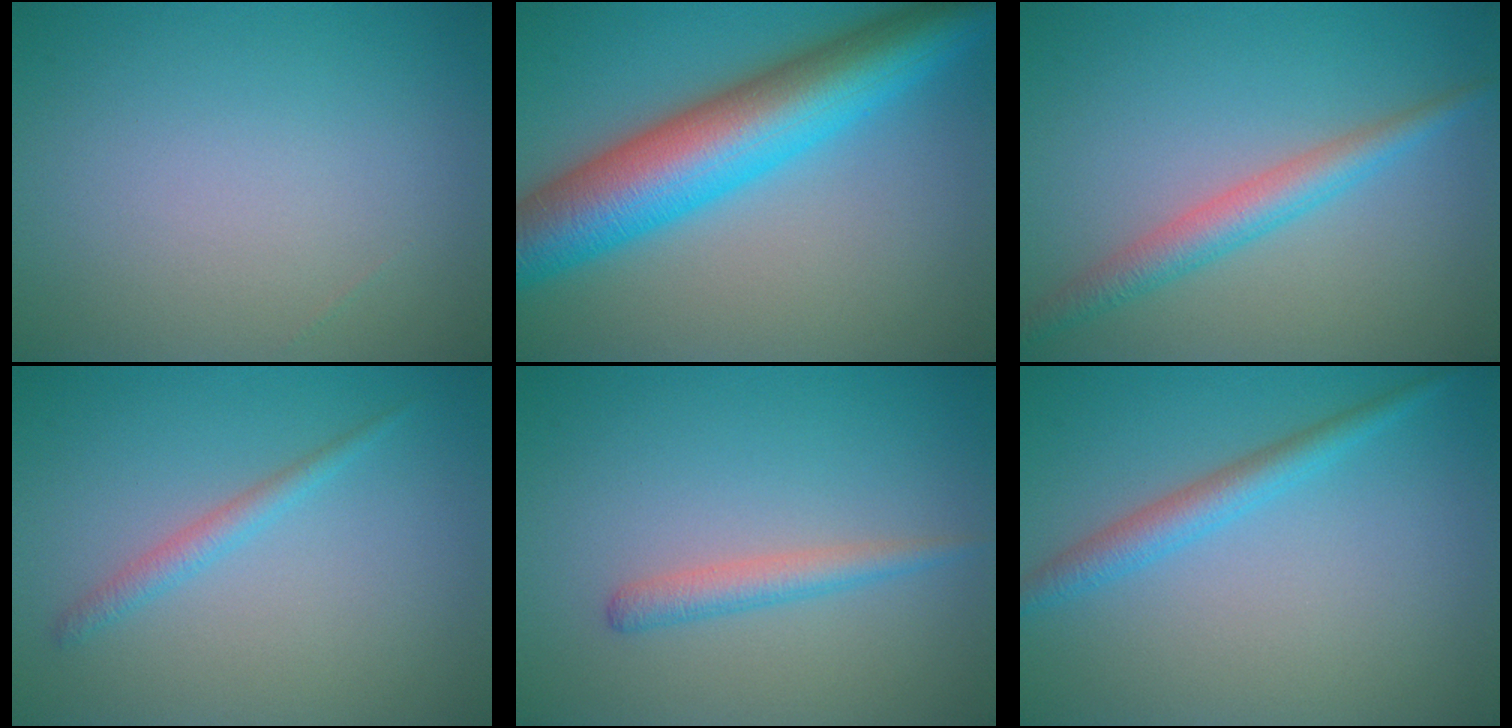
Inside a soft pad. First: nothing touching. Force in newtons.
{"total": 11.6, "press": 11.6, "slide": 0.2}
{"total": 3.2, "press": 3.2, "slide": 0.2}
{"total": 1.6, "press": 1.6, "slide": 0.2}
{"total": 1.9, "press": 1.9, "slide": 0.1}
{"total": 2.6, "press": 2.6, "slide": 0.0}